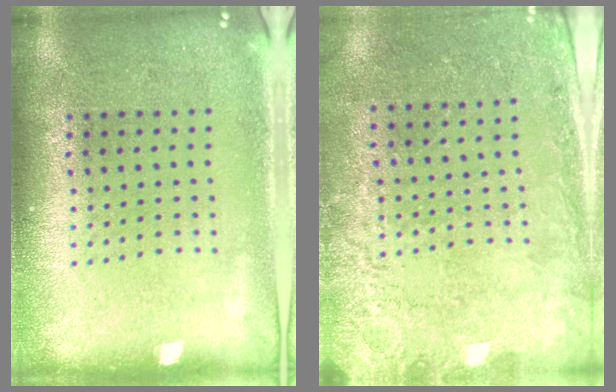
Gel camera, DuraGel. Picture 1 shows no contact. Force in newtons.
{"total": 2.5, "press": 2.4, "slide": 0.8}